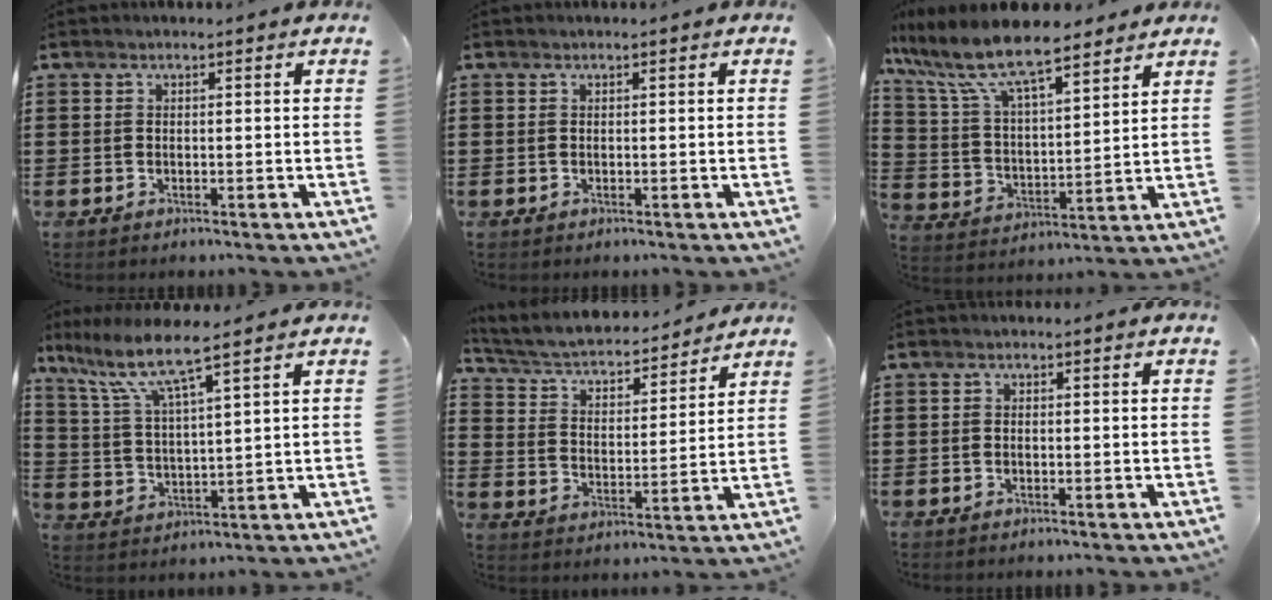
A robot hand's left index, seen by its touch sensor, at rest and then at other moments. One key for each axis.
{"total": 0.0}
{"total": 10.3, "fx": 8.5, "fy": 2.1, "fz": 5.3, "tx": -0.139, "ty": -0.036, "tz": 0.146}
{"total": 7.9, "fx": 5.8, "fy": 0.4, "fz": 5.4, "tx": -0.126, "ty": -0.025, "tz": 0.096}
{"total": 4.1, "fx": 3.8, "fy": 0.8, "fz": 1.5, "tx": -0.050, "ty": -0.030, "tz": 0.056}
{"total": 0.6, "fx": -0.4, "fy": 0.4, "fz": 0.2, "tx": -0.006, "ty": 0.000, "tz": -0.008}